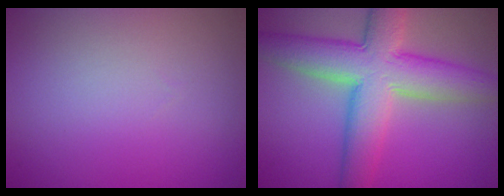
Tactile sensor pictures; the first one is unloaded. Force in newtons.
{"total": 9.4, "press": 9.4, "slide": 0.6}